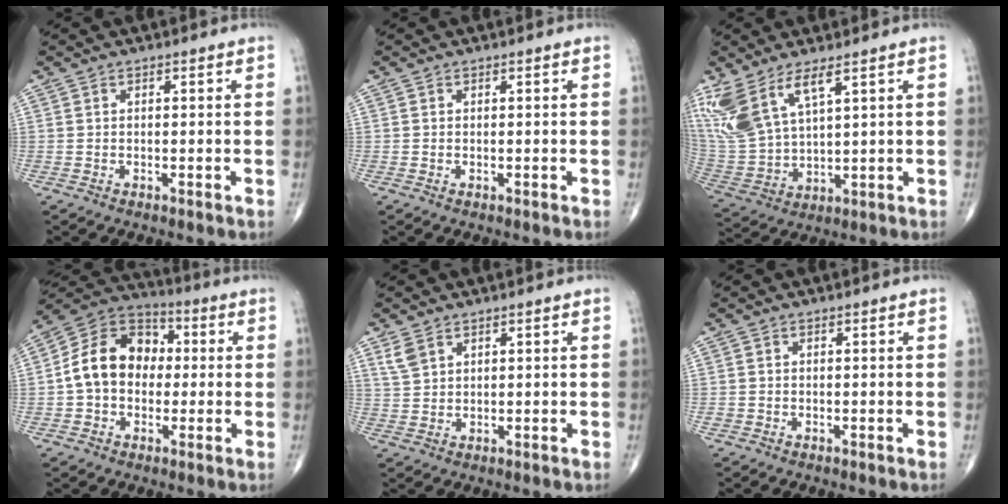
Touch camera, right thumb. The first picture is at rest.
{"total": 0.0}
{"total": 13.1, "force": [7.7, 4.7, 9.5], "torque": [-0.217, -0.029, 0.174]}
{"total": 13.6, "force": [0.0, 10.5, 8.7], "torque": [-0.129, 0.039, -0.011]}
{"total": 3.2, "force": [2.1, 1.9, 1.5], "torque": [-0.029, -0.004, 0.052]}
{"total": 0.6, "force": [-0.2, 0.6, 0.2], "torque": [0.002, 0.001, -0.003]}